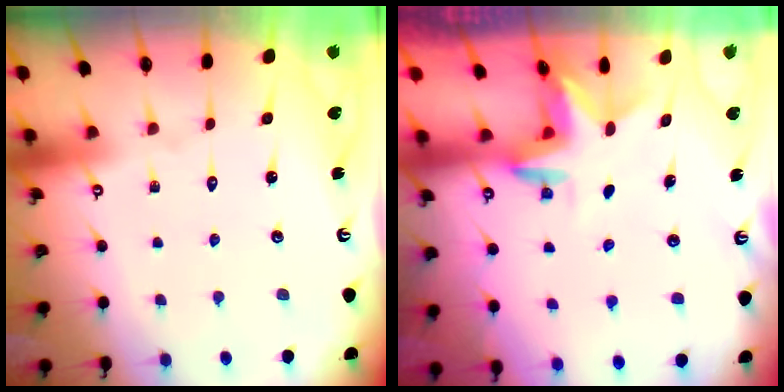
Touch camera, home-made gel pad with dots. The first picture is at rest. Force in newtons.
{"total": 2.9, "press": 2.9, "slide": 0.1}